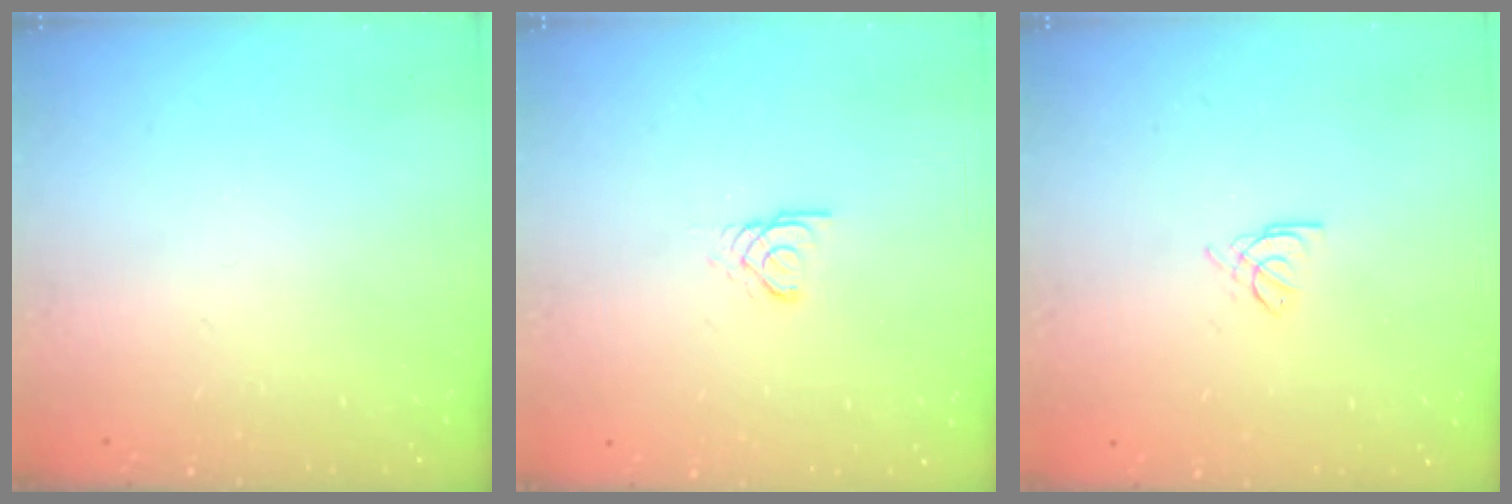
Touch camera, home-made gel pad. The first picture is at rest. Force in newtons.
{"total": 2.4, "press": 2.4, "slide": 0.4}
{"total": 2.3, "press": 2.3, "slide": 0.5}